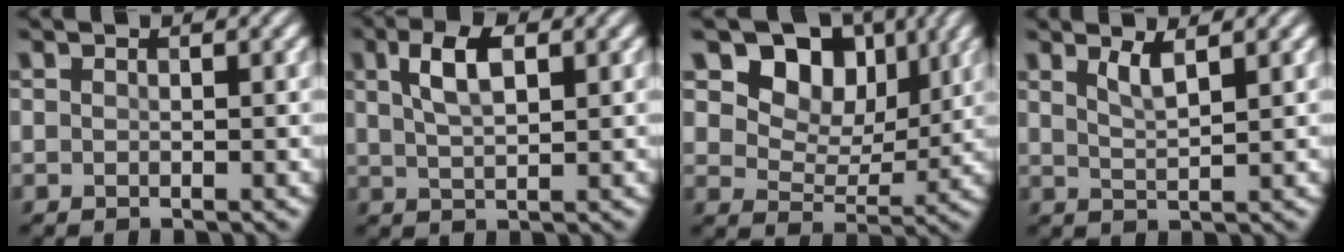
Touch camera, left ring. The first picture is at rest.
{"total": 4.0, "force": [1.6, 1.7, 3.3], "torque": [-0.066, 0.009, 0.030]}
{"total": 8.1, "force": [4.0, 5.7, 4.2], "torque": [-0.079, -0.006, 0.077]}
{"total": 2.1, "force": [1.3, 0.5, 1.5], "torque": [-0.027, -0.002, 0.024]}